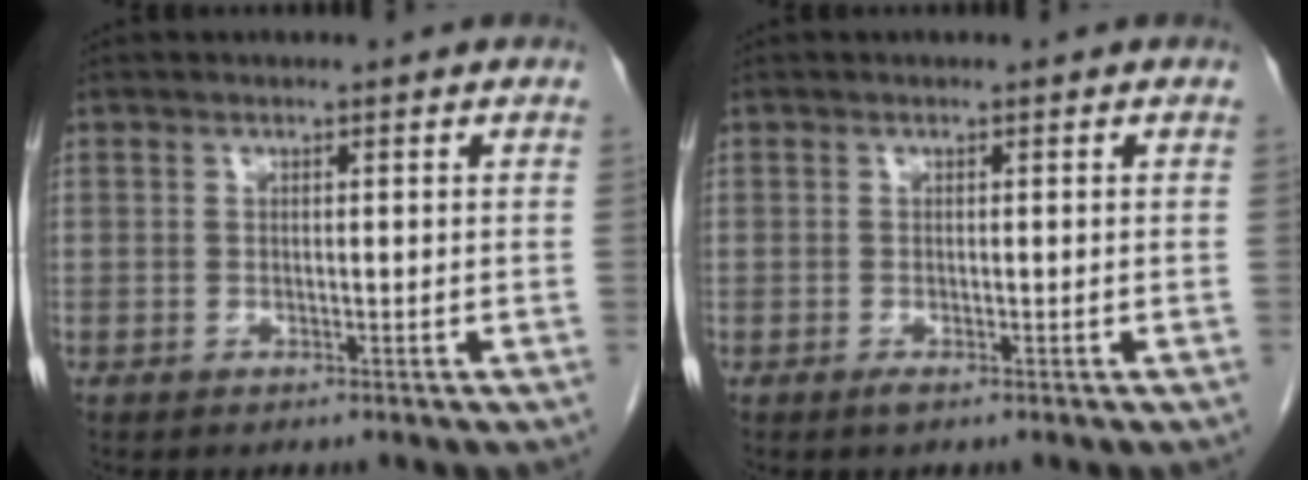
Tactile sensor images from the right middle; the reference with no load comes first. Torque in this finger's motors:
{"motor_torque": [0.29, 0.09, 0.00, 0.01]}